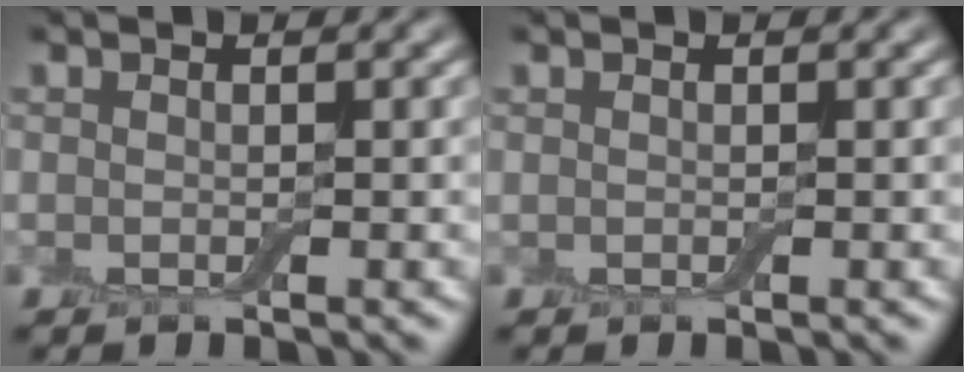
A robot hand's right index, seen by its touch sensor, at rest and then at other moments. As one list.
[{"total": 0.0}]